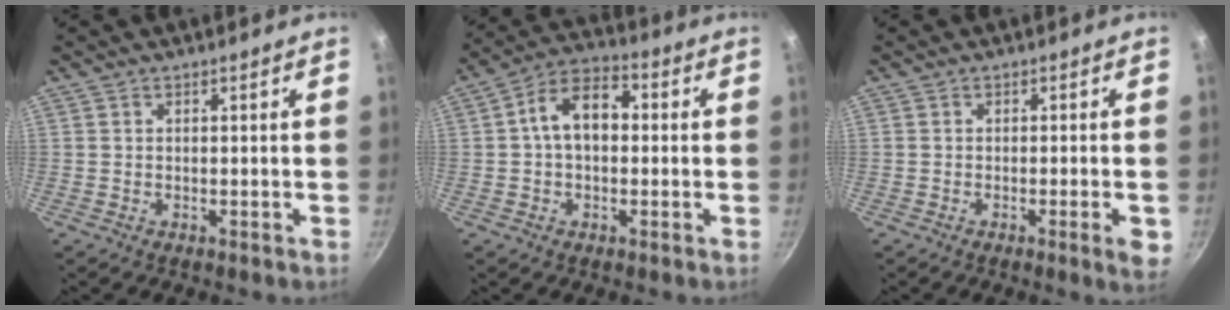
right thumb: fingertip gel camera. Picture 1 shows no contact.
{"total": 10.2, "force": [0.7, 6.7, 7.7], "torque": [-0.098, 0.033, -0.004]}
{"total": 4.1, "force": [-1.4, 0.5, 3.8], "torque": [-0.050, 0.000, -0.022]}